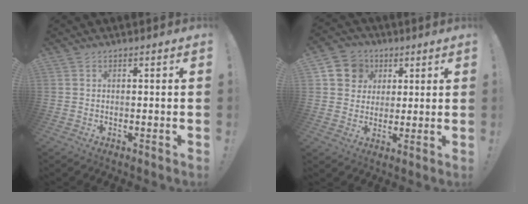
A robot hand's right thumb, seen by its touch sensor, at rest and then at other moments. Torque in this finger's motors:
{"motor_torque": [0.00, 0.00, 0.06, -0.05, 0.00]}